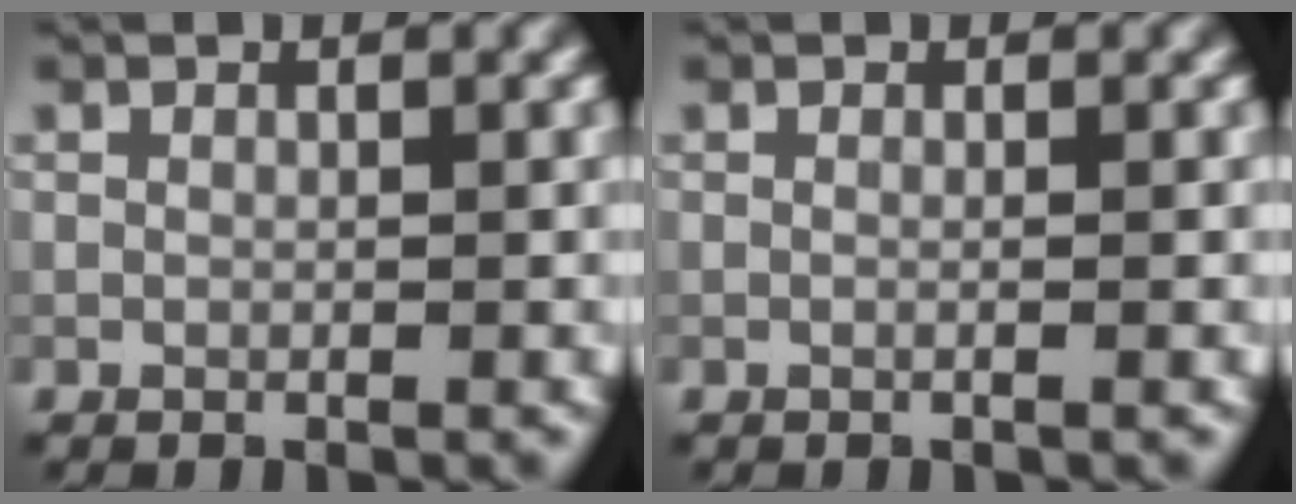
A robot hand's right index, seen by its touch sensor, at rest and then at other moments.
{"total": 1.0, "force": [0.1, 0.5, 0.9], "torque": [-0.008, -0.009, -0.011]}